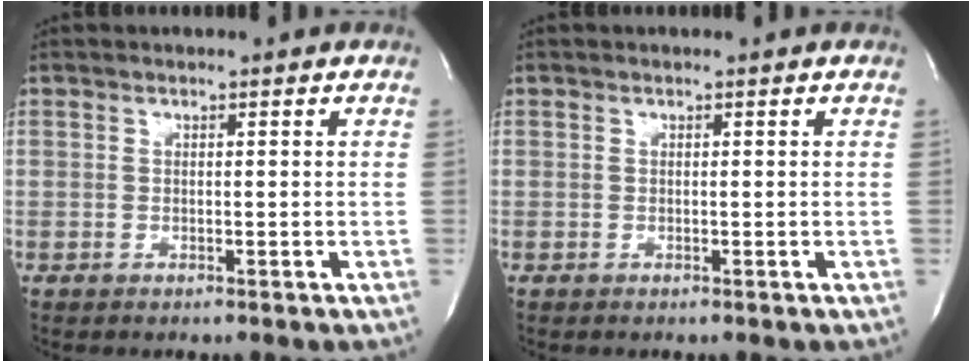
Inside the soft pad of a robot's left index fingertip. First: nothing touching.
{"total": 0.0}